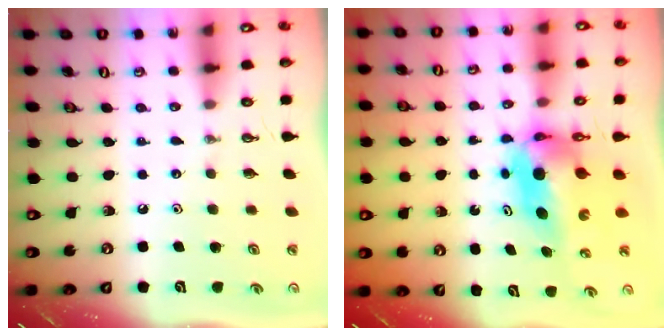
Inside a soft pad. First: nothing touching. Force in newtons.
{"total": 6.5, "press": 6.5, "slide": 0.4}